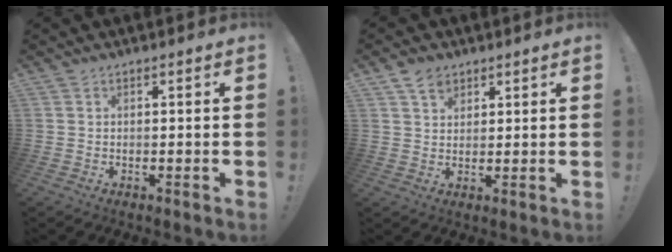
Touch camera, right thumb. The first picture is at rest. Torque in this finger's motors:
{"motor_torque": [0.36, 0.42, 0.45, 0.05, -0.03]}